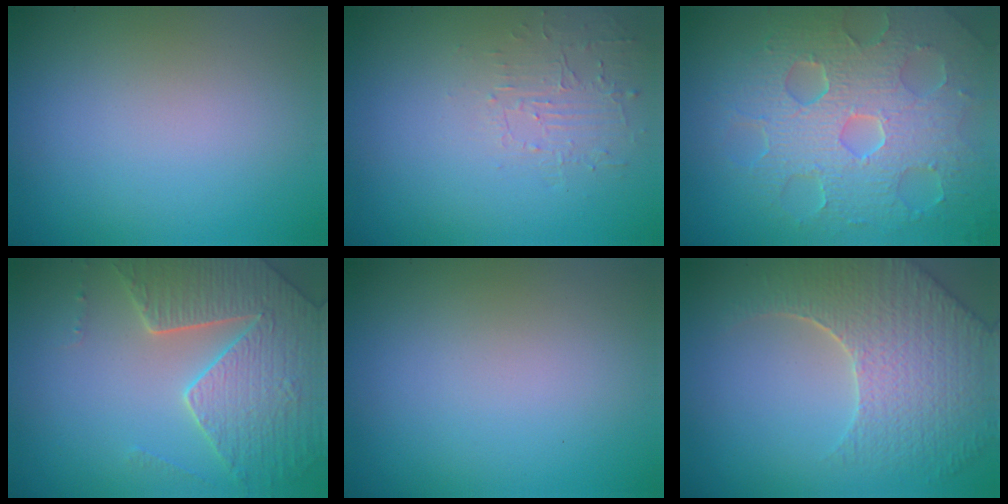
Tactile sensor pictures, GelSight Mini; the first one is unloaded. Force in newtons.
{"total": 1.6, "press": 0.3, "slide": 1.6}
{"total": 8.7, "press": 6.1, "slide": 6.1}
{"total": 5.2, "press": 5.0, "slide": 1.4}
{"total": 0.0}
{"total": 6.6, "press": 5.4, "slide": 3.8}